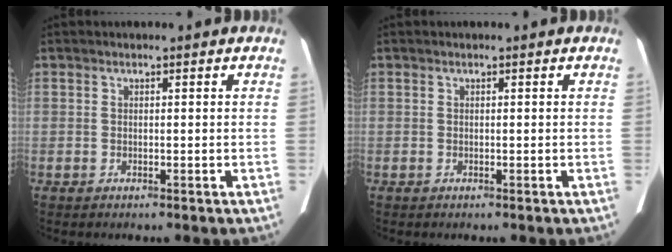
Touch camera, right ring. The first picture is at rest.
{"total": 0.0}